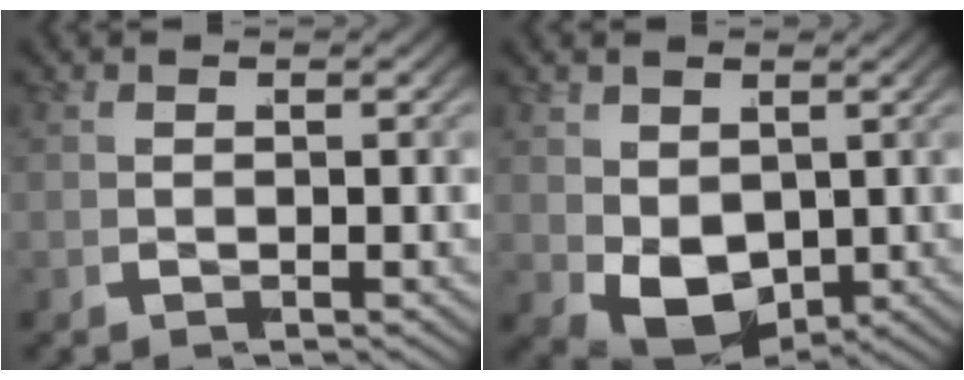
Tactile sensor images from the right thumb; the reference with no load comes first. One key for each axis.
{"total": 6.7, "fx": -1.8, "fy": 5.0, "fz": 4.1, "tx": -0.108, "ty": -0.057, "tz": -0.010}